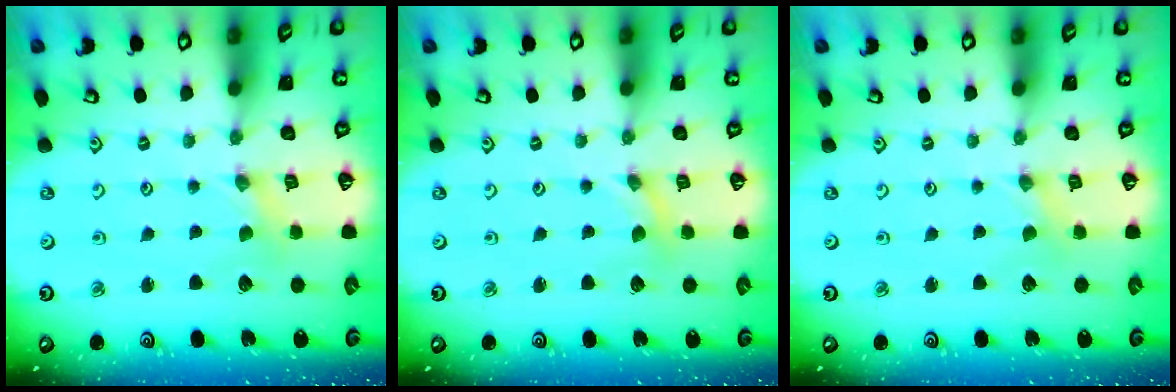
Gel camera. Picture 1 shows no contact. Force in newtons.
{"total": 0.0}
{"total": 0.0}